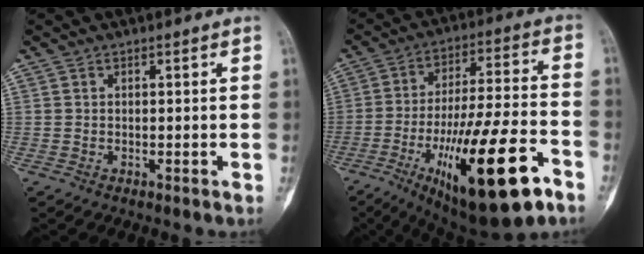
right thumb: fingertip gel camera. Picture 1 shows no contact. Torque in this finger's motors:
{"motor_torque": [2.21, 1.72, 2.12, -0.66, 0.70]}